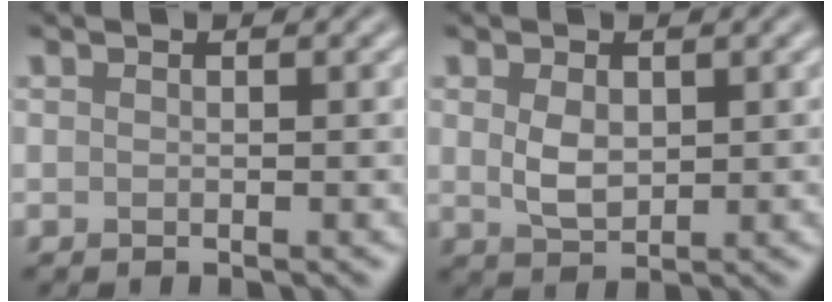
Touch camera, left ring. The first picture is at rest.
{"total": 2.7, "force": [0.6, 1.7, 2.0], "torque": [-0.045, -0.001, 0.015]}